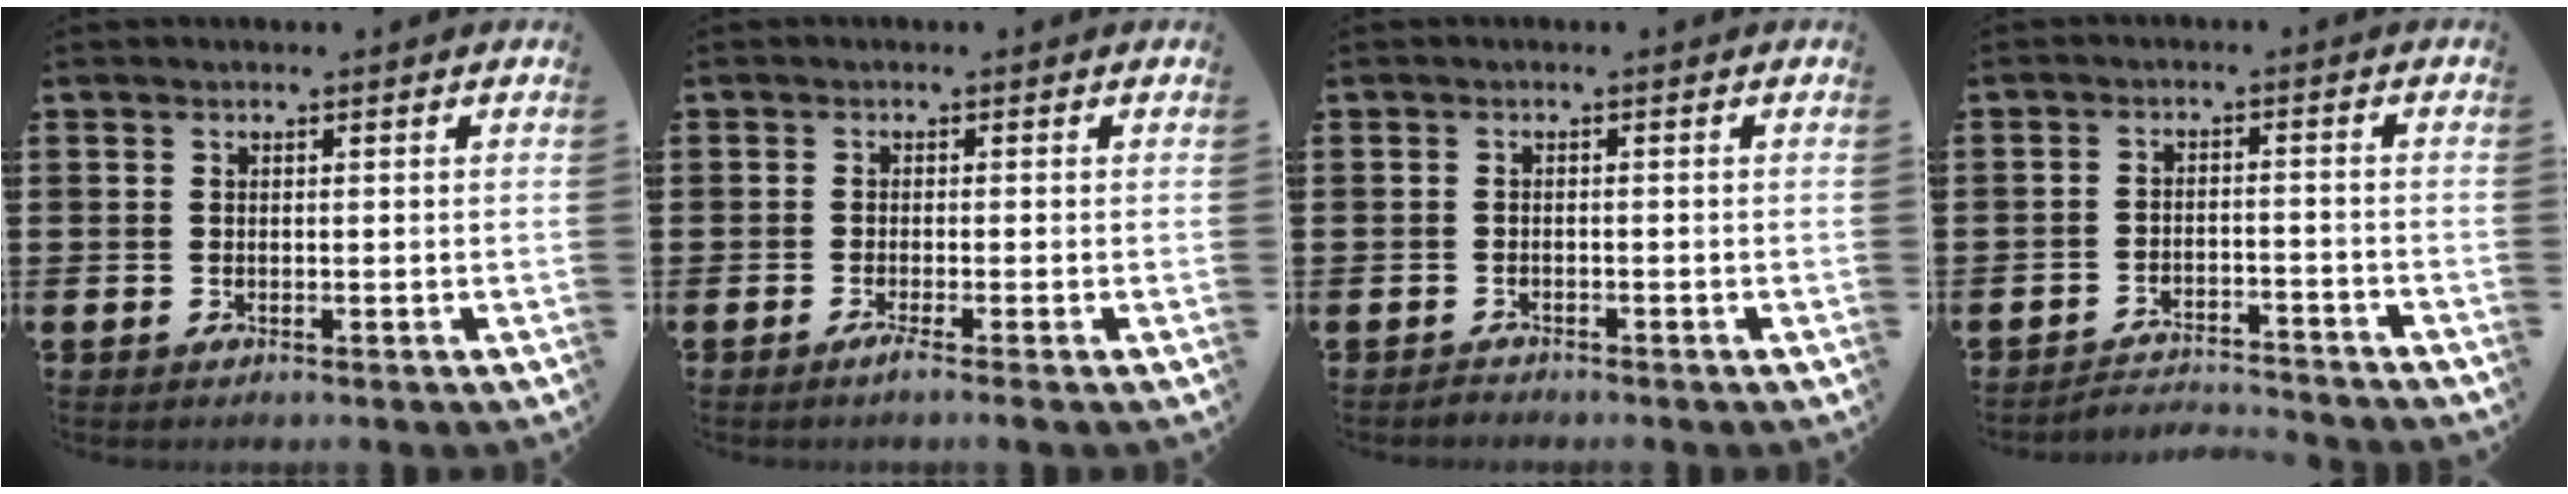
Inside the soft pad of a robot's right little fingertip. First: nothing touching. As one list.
[{"total": 1.1, "force": [-0.6, 0.0, 1.0], "torque": [-0.016, -0.003, -0.011]}, {"total": 0.8, "force": [-0.8, 0.1, -0.1], "torque": [-0.001, 0.001, -0.018]}, {"total": 2.9, "force": [-2.9, 0.0, -0.1], "torque": [-0.005, 0.002, -0.064]}]